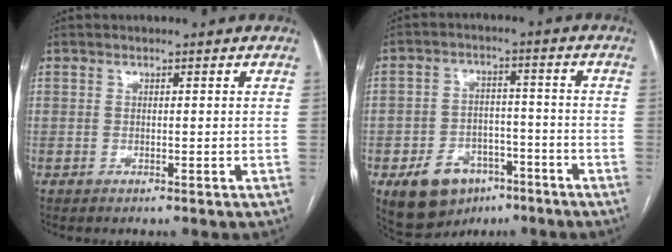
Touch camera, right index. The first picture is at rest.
{"total": 10.1, "force": [-5.6, 6.9, 4.8], "torque": [-0.086, 0.015, -0.079]}